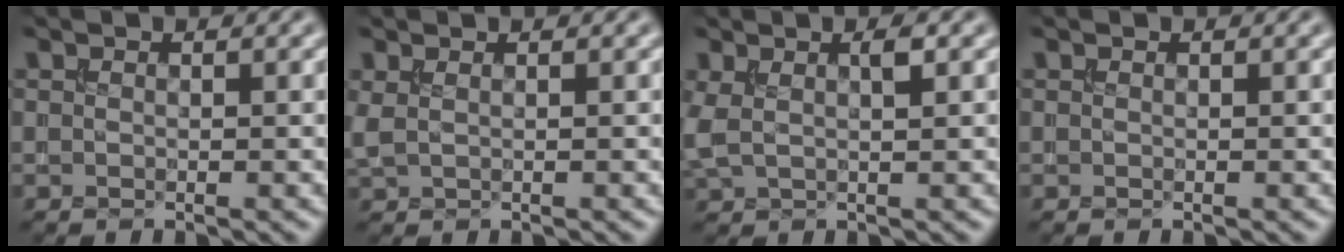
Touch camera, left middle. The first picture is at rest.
{"total": 1.1, "force": [0.6, 0.5, 0.8], "torque": [-0.022, 0.001, 0.014]}
{"total": 2.5, "force": [0.8, 0.9, 2.2], "torque": [-0.051, 0.005, 0.013]}
{"total": 0.0}